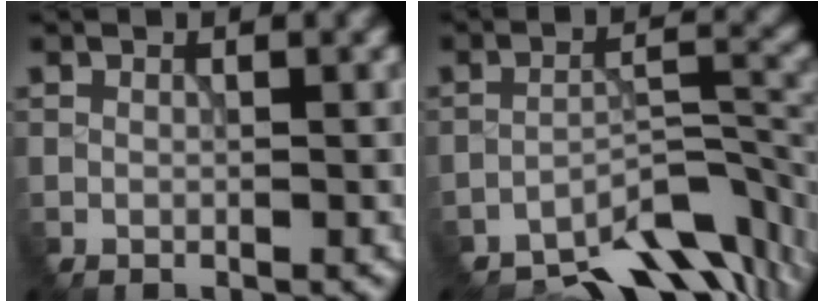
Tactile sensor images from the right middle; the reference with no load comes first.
{"total": 9.4, "force": [-7.8, 2.7, 4.5], "torque": [-0.051, -0.008, -0.118]}